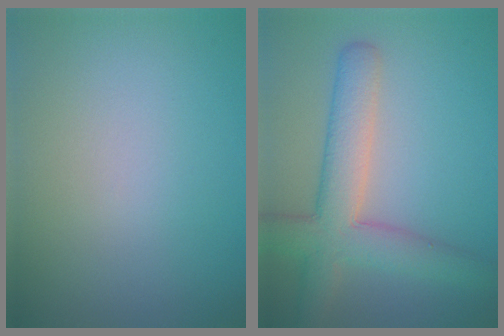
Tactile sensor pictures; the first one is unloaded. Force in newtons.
{"total": 6.2, "press": 6.2, "slide": 0.3}